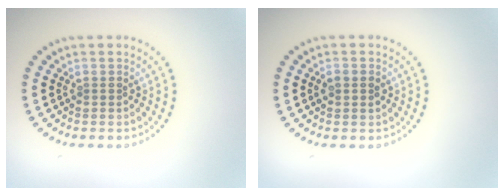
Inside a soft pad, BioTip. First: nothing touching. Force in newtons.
{"total": 1.3, "press": 1.3, "slide": 0.1}